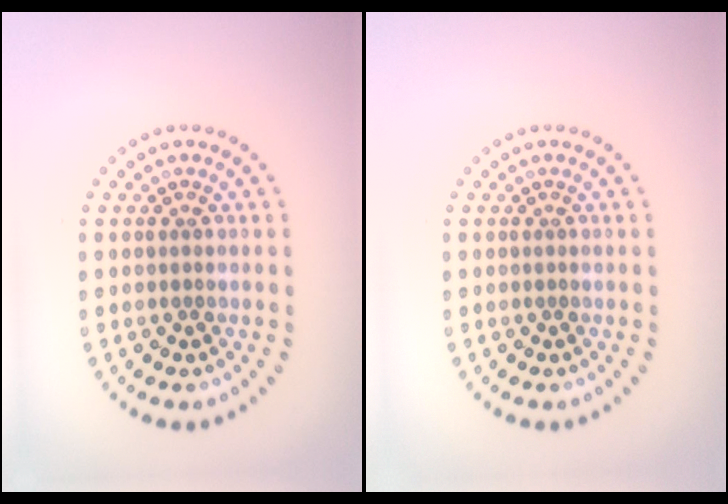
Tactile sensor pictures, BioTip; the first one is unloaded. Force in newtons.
{"total": 0.0}